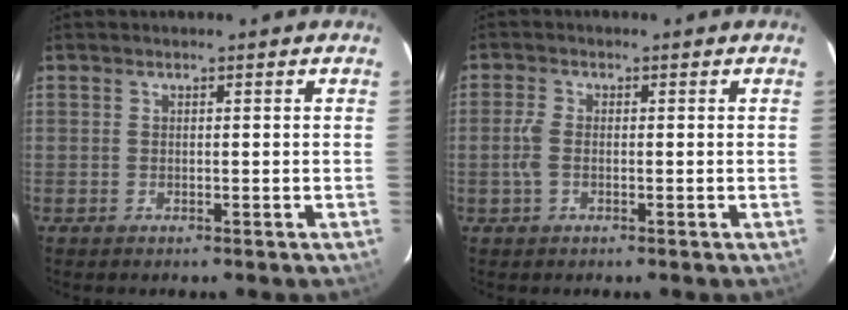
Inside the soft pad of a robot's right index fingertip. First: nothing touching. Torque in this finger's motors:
{"motor_torque": [0.53, 0.05, 0.28, 0.07]}